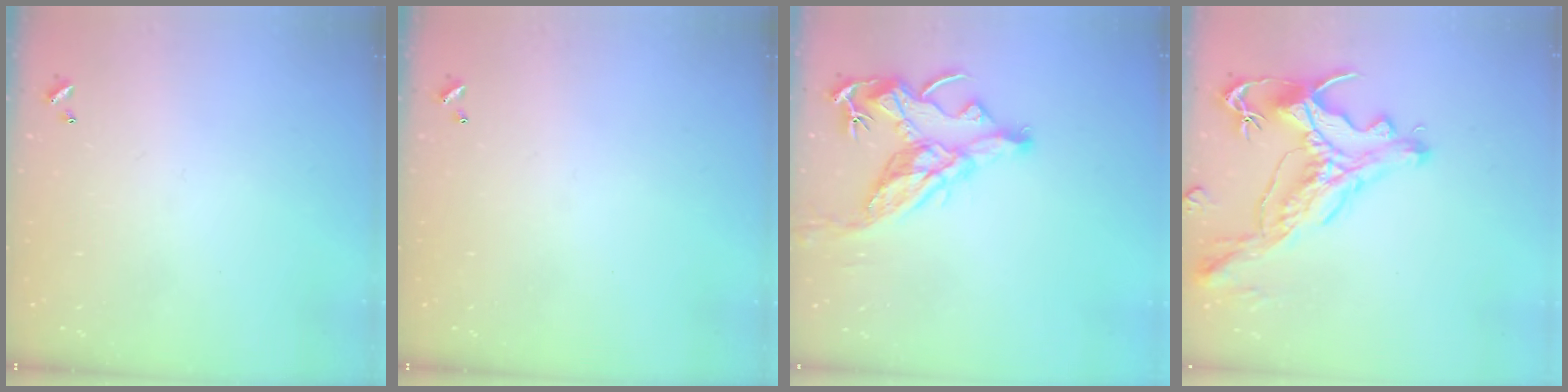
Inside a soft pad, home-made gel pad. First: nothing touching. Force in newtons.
{"total": 0.0}
{"total": 10.0, "press": 9.9, "slide": 1.4}
{"total": 3.1, "press": 2.8, "slide": 1.2}